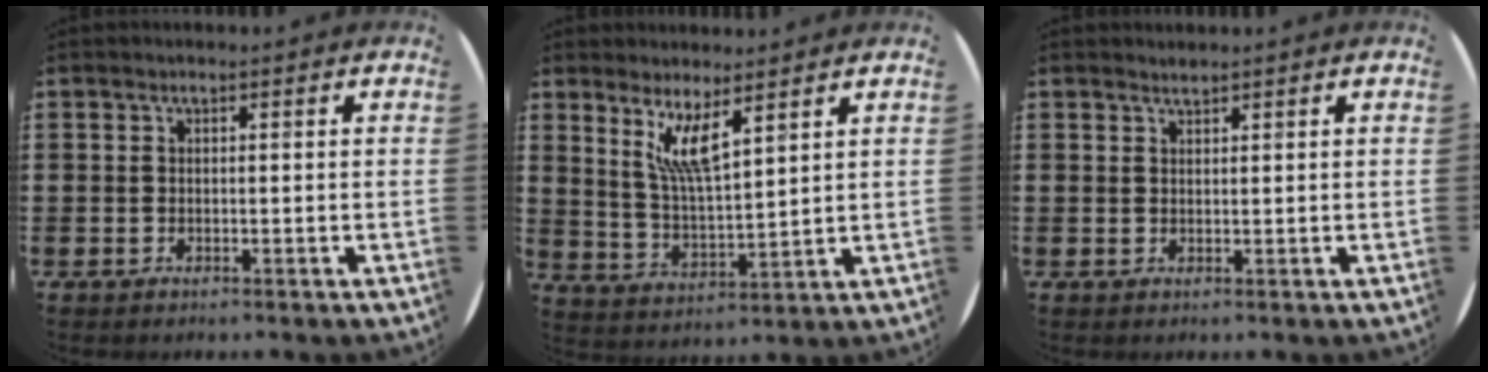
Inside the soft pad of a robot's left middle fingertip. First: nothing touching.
{"total": 6.7, "force": [4.7, 1.3, 4.6], "torque": [-0.104, -0.017, 0.080]}
{"total": 0.9, "force": [0.9, -0.1, -0.1], "torque": [0.002, 0.000, 0.017]}